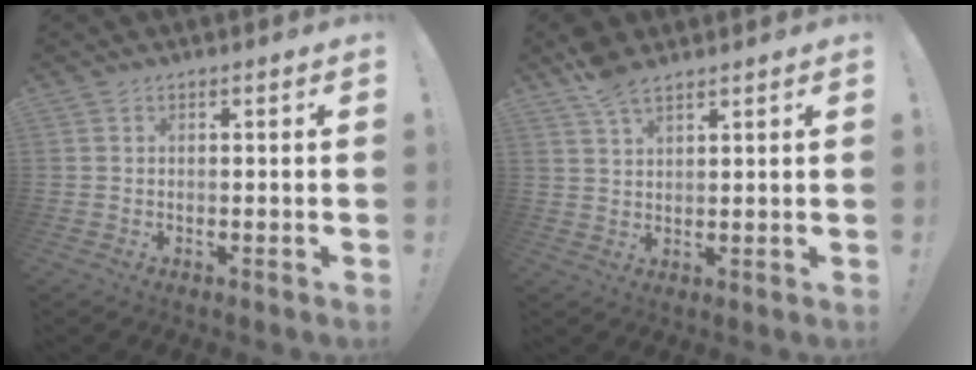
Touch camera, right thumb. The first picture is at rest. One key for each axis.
{"total": 6.0, "fx": 4.5, "fy": 2.2, "fz": 3.3, "tx": -0.056, "ty": -0.024, "tz": 0.085}